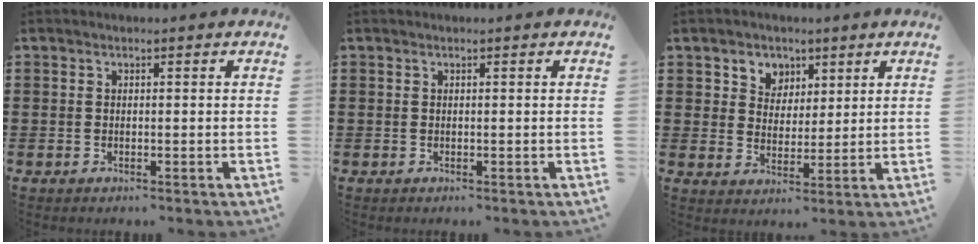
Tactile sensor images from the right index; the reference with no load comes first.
{"total": 0.0}
{"total": 4.3, "force": [2.4, 3.6, 0.1], "torque": [-0.024, 0.007, 0.042]}